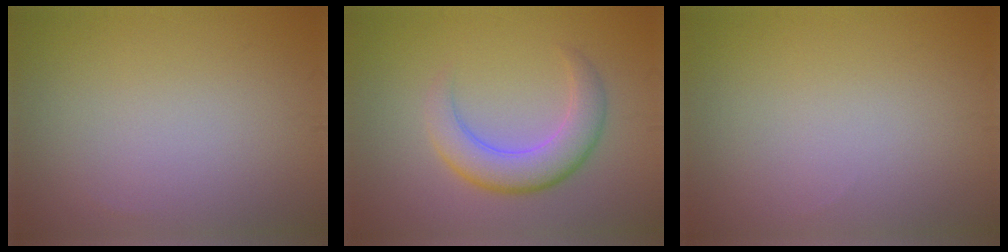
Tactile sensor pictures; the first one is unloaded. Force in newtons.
{"total": 4.8, "press": 4.7, "slide": 0.4}
{"total": 0.0}